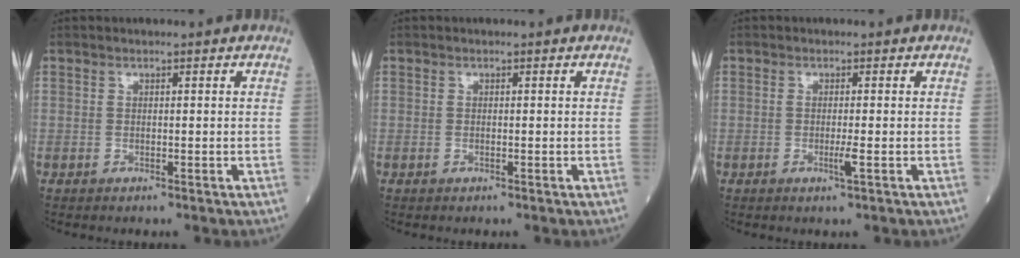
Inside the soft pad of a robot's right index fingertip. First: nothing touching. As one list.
[{"total": 0.0}, {"total": 1.8, "force": [-0.6, -0.1, 1.7], "torque": [-0.034, -0.005, -0.011]}]